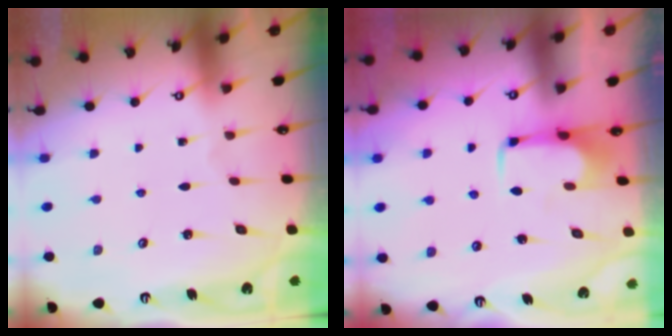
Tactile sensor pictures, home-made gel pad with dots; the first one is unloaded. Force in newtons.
{"total": 2.2, "press": 2.1, "slide": 0.4}